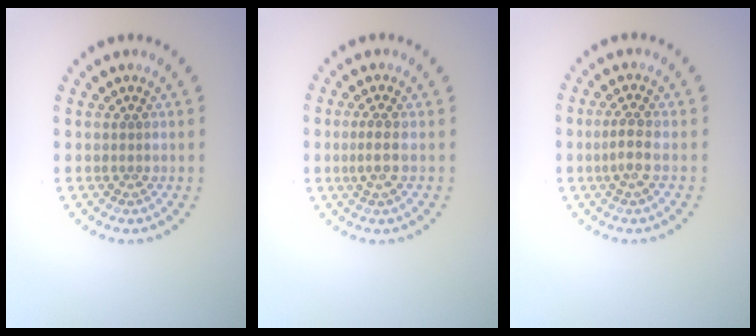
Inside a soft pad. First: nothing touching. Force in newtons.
{"total": 1.7, "press": 1.4, "slide": 1.0}
{"total": 1.7, "press": 1.3, "slide": 1.1}